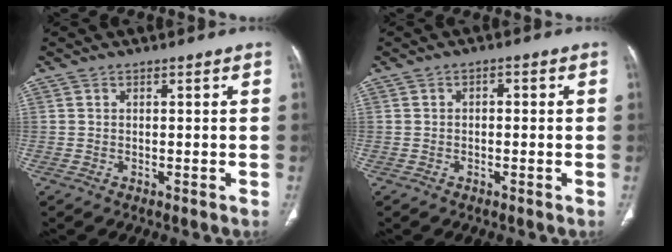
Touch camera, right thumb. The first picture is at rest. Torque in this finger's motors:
{"motor_torque": [-0.59, 0.34, -0.40, 0.15, -0.07]}